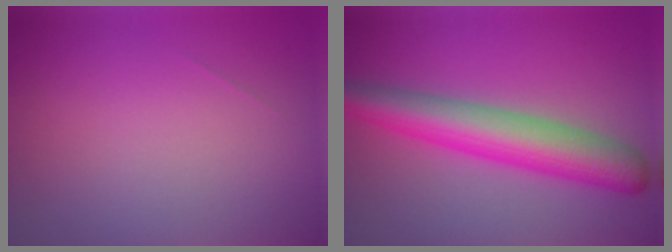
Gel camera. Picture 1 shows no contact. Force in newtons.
{"total": 7.3, "press": 7.3, "slide": 0.1}